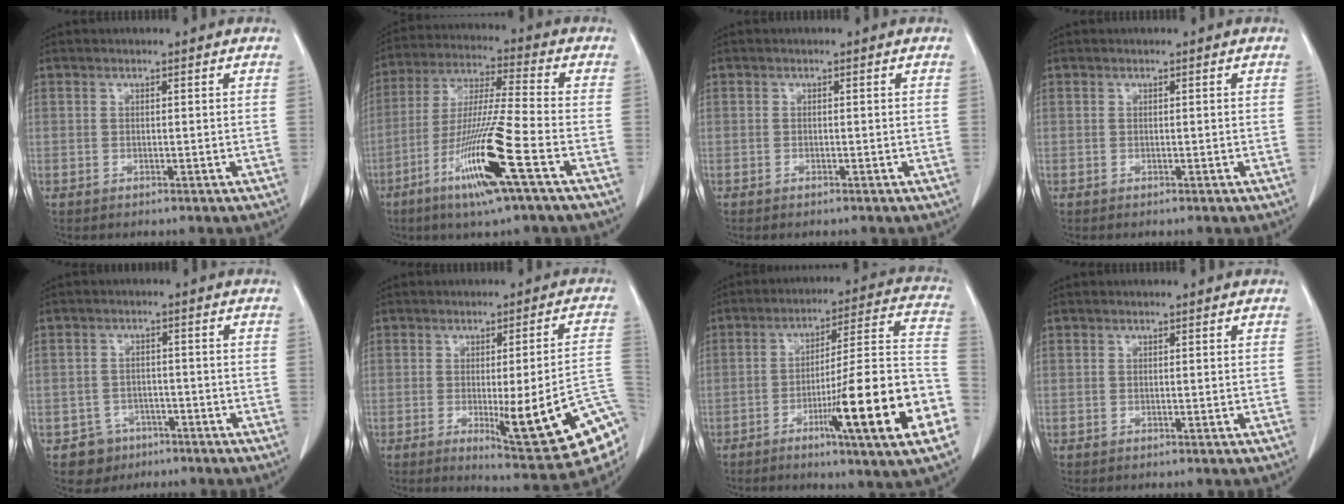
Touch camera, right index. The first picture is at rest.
{"total": 14.9, "force": [-6.6, -0.5, 13.3], "torque": [-0.269, -0.022, -0.126]}
{"total": 0.0}
{"total": 0.0}
{"total": 4.6, "force": [-2.6, 3.7, -0.2], "torque": [0.011, 0.016, -0.037]}
{"total": 17.3, "force": [-5.0, 1.8, 16.5], "torque": [-0.140, -0.002, -0.052]}
{"total": 20.7, "force": [-7.9, -0.1, 19.2], "torque": [-0.238, -0.005, -0.123]}
{"total": 0.0}